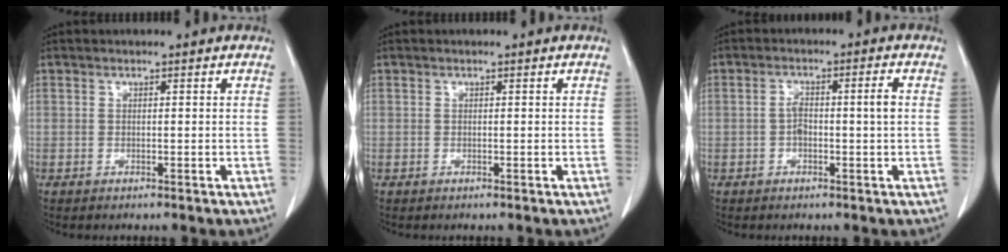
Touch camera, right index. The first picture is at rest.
{"total": 0.0}
{"total": 4.2, "force": [-0.3, 0.6, 4.2], "torque": [-0.082, 0.015, -0.005]}